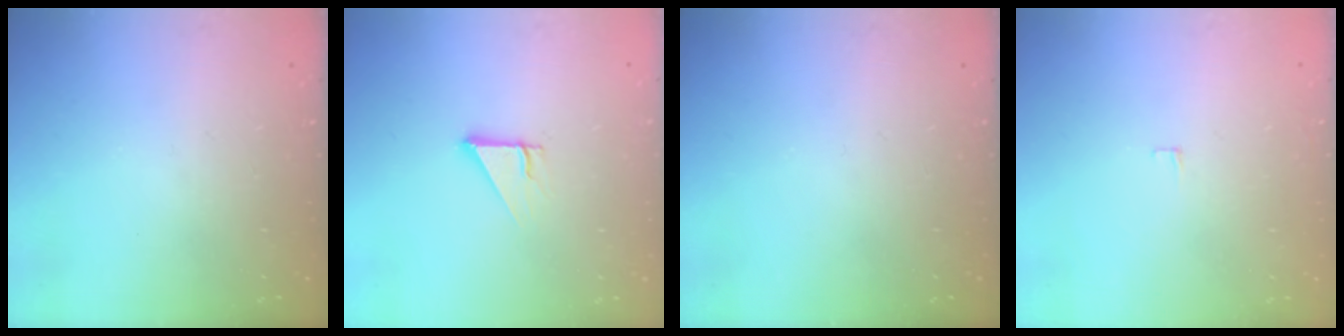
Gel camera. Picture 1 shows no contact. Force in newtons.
{"total": 2.5, "press": 2.5, "slide": 0.2}
{"total": 0.0}
{"total": 3.9, "press": 3.8, "slide": 0.4}